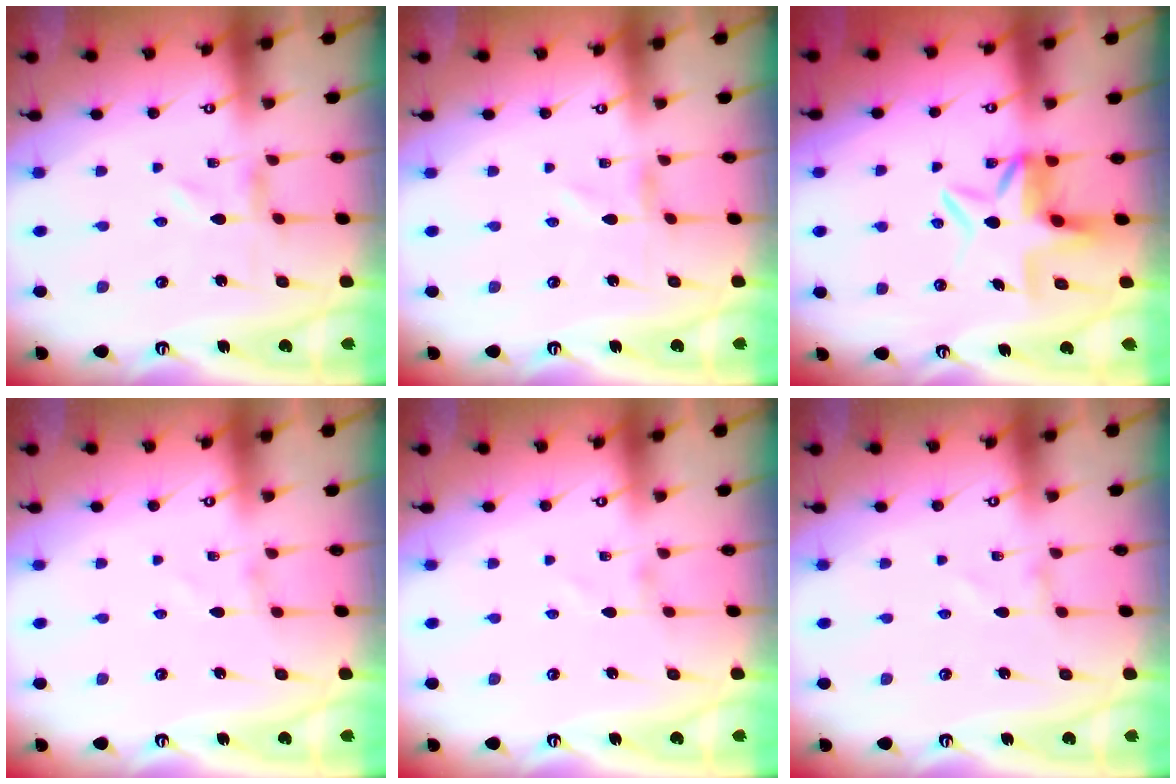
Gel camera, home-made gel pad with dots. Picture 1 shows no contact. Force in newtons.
{"total": 1.0, "press": 1.0, "slide": 0.1}
{"total": 6.8, "press": 6.1, "slide": 3.0}
{"total": 0.8, "press": 0.8, "slide": 0.0}
{"total": 1.0, "press": 1.0, "slide": 0.1}
{"total": 1.2, "press": 1.2, "slide": 0.0}